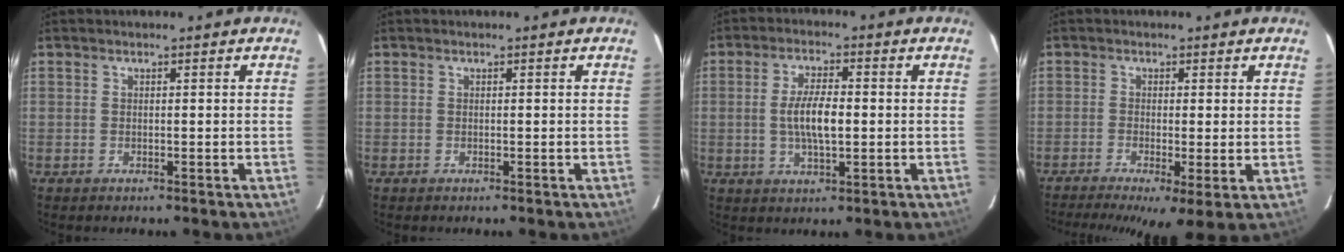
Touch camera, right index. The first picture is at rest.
{"total": 0.0}
{"total": 6.9, "force": [-0.3, 2.3, 6.5], "torque": [-0.126, 0.002, -0.005]}
{"total": 8.1, "force": [-3.5, 2.0, 7.0], "torque": [-0.133, -0.014, -0.058]}